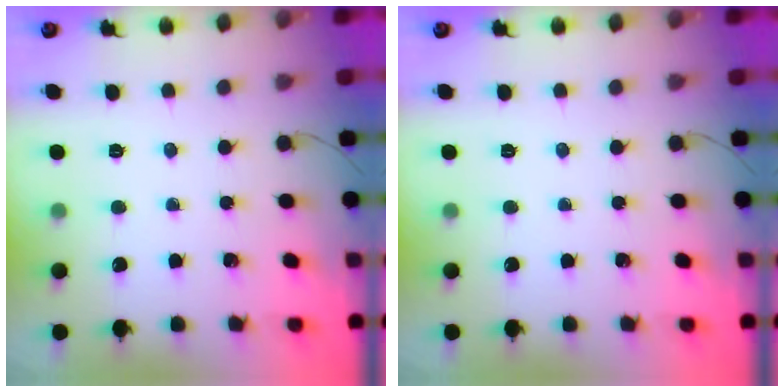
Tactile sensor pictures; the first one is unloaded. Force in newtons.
{"total": 0.0}